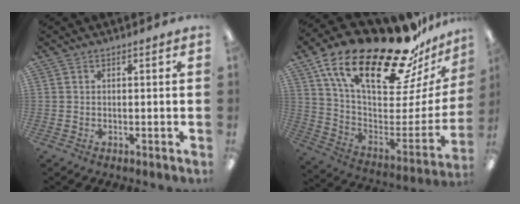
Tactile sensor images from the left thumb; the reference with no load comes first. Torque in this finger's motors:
{"motor_torque": [2.50, 2.51, 1.40, -1.37, 0.45]}